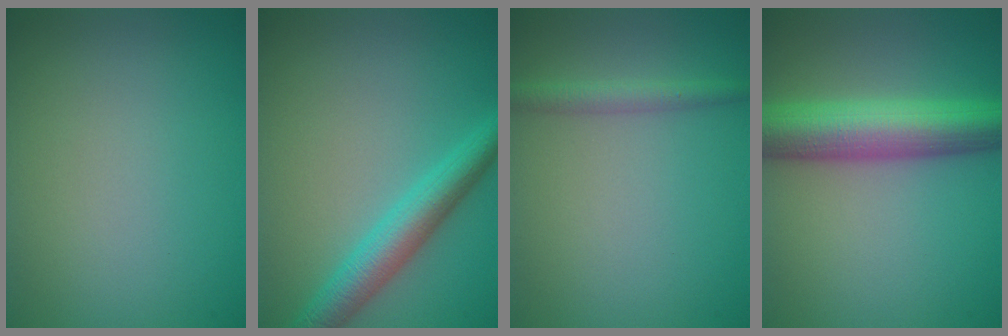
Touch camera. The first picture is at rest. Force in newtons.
{"total": 4.3, "press": 4.3, "slide": 0.2}
{"total": 1.8, "press": 1.8, "slide": 0.1}
{"total": 7.4, "press": 7.4, "slide": 0.2}